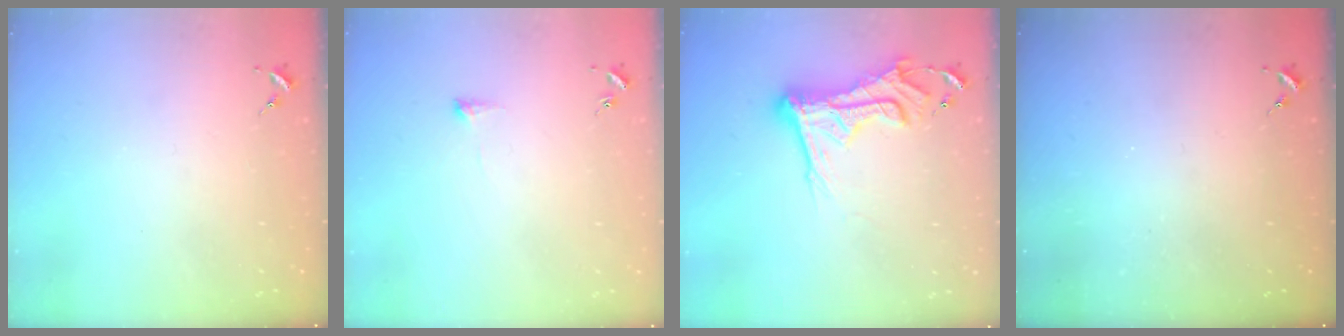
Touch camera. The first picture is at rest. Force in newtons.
{"total": 6.1, "press": 6.1, "slide": 0.9}
{"total": 16.7, "press": 16.6, "slide": 1.8}
{"total": 0.0}